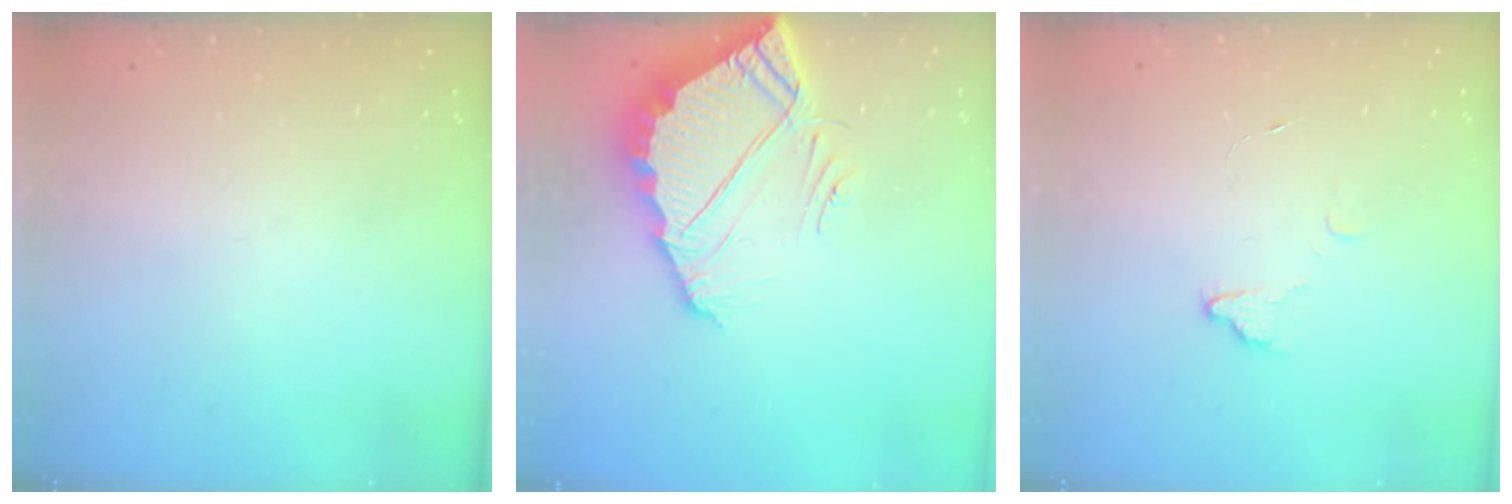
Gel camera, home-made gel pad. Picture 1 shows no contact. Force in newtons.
{"total": 6.7, "press": 6.7, "slide": 0.3}
{"total": 2.2, "press": 2.2, "slide": 0.2}